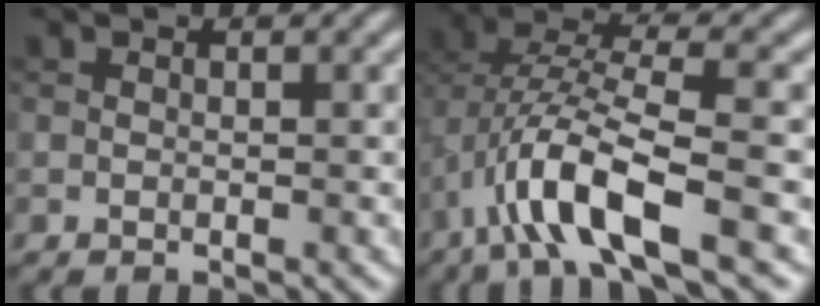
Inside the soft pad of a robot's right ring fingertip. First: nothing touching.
{"total": 7.2, "force": [-2.9, 2.1, 6.3], "torque": [-0.124, 0.006, -0.061]}